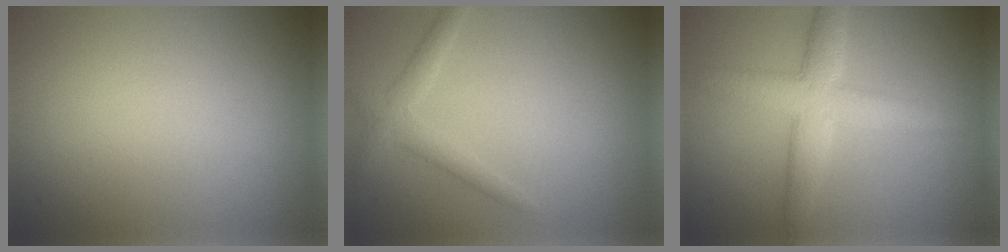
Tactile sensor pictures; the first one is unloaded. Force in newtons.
{"total": 2.0, "press": 2.0, "slide": 0.2}
{"total": 5.0, "press": 5.0, "slide": 0.1}